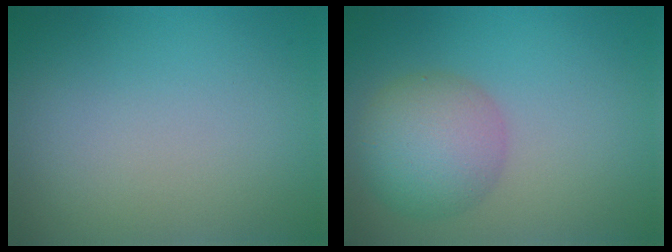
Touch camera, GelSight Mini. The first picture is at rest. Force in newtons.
{"total": 5.2, "press": 5.2, "slide": 0.2}